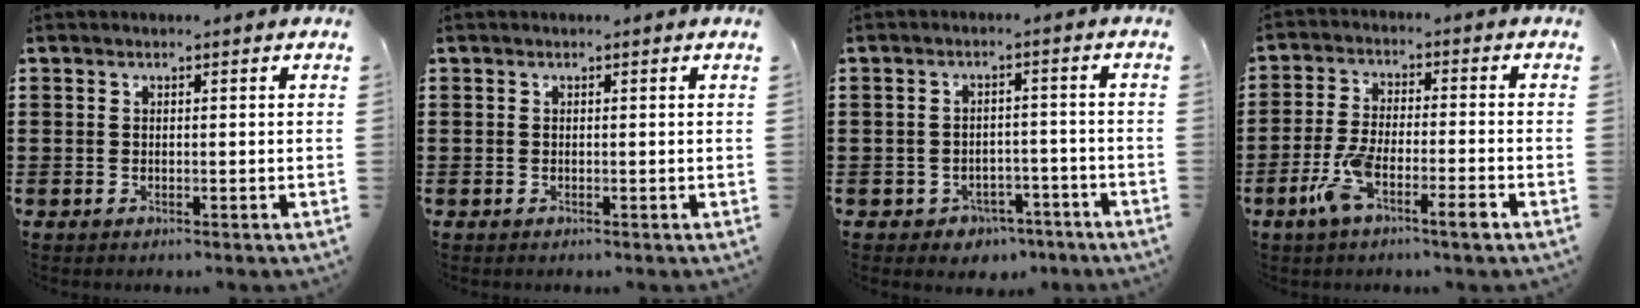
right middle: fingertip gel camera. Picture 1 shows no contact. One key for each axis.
{"total": 0.0}
{"total": 2.9, "fx": -2.6, "fy": 1.2, "fz": 0.2, "tx": -0.013, "ty": 0.002, "tz": -0.055}
{"total": 7.5, "fx": -4.3, "fy": 1.5, "fz": 5.9, "tx": -0.125, "ty": -0.008, "tz": -0.080}